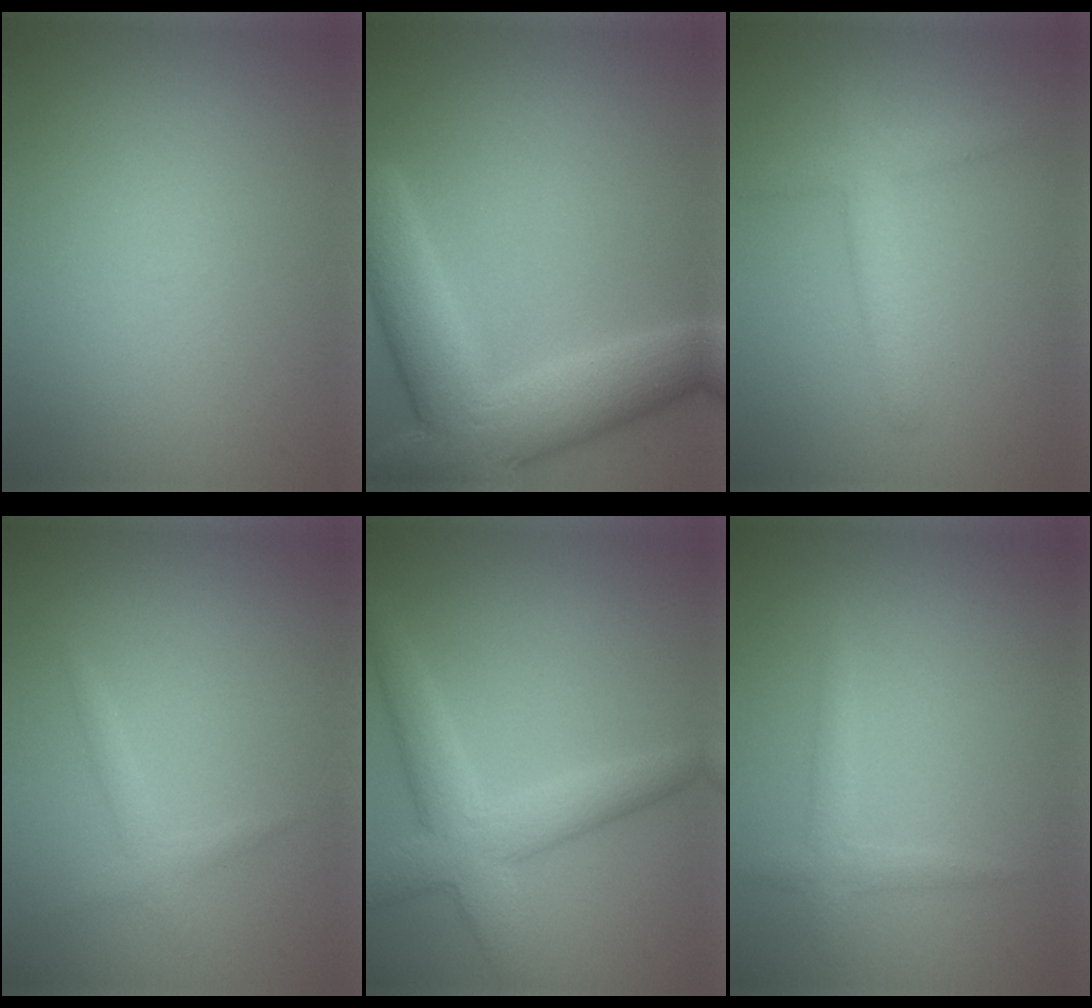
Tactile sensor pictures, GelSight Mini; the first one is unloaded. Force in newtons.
{"total": 8.9, "press": 8.8, "slide": 0.8}
{"total": 2.7, "press": 2.7, "slide": 0.2}
{"total": 1.3, "press": 1.3, "slide": 0.0}
{"total": 5.4, "press": 5.4, "slide": 0.1}
{"total": 1.7, "press": 1.7, "slide": 0.1}